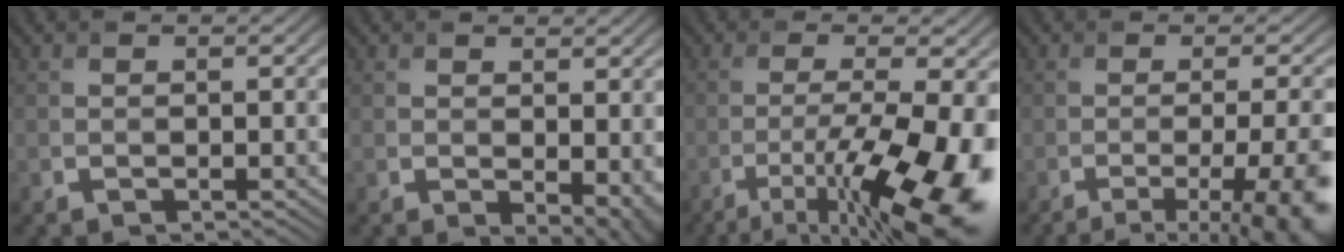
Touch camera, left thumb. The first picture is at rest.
{"total": 3.6, "force": [0.4, 1.6, 3.2], "torque": [-0.041, -0.008, 0.015]}
{"total": 14.5, "force": [-6.7, 4.1, 12.2], "torque": [-0.203, -0.015, -0.092]}
{"total": 12.2, "force": [-5.8, 3.7, 10.1], "torque": [-0.105, -0.001, -0.065]}